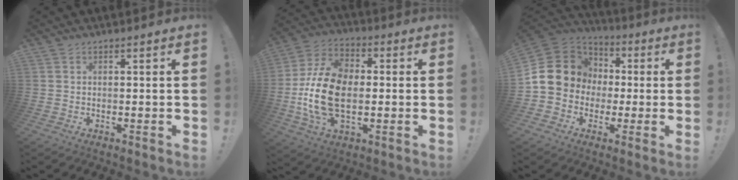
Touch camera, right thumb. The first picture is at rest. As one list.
[{"total": 19.6, "force": [-2.4, 12.7, 14.7], "torque": [-0.284, 0.011, -0.038]}, {"total": 16.0, "force": [1.4, 14.4, 6.8], "torque": [-0.099, 0.011, 0.049]}]